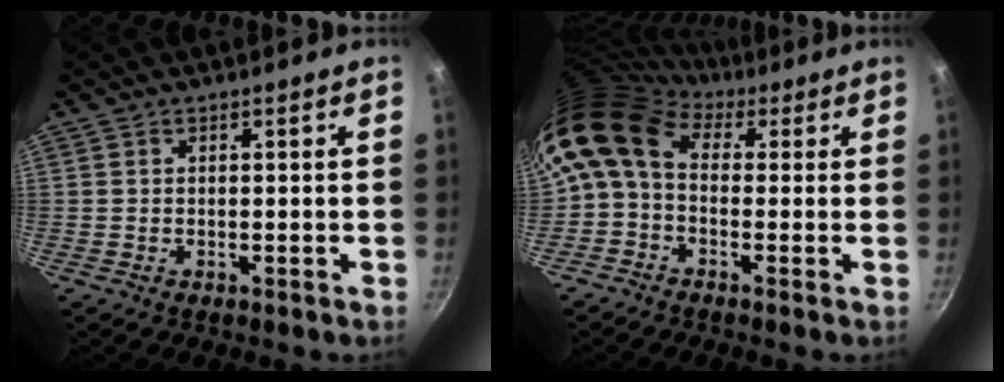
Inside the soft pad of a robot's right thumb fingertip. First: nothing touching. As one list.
[{"total": 10.4, "force": [1.3, 7.5, 7.1], "torque": [-0.137, 0.029, -0.001]}]